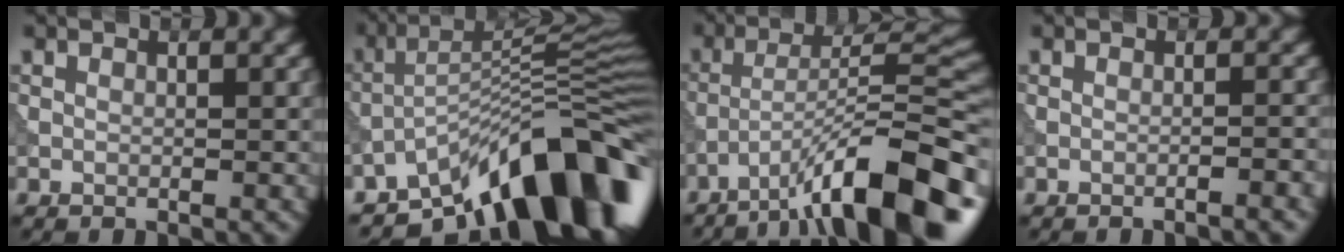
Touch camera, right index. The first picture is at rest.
{"total": 13.9, "force": [-8.8, 4.5, 9.7], "torque": [-0.120, 0.024, -0.157]}
{"total": 14.1, "force": [-8.8, 3.1, 10.5], "torque": [-0.161, 0.017, -0.147]}
{"total": 2.4, "force": [-1.2, 0.6, 2.0], "torque": [-0.020, 0.014, -0.027]}